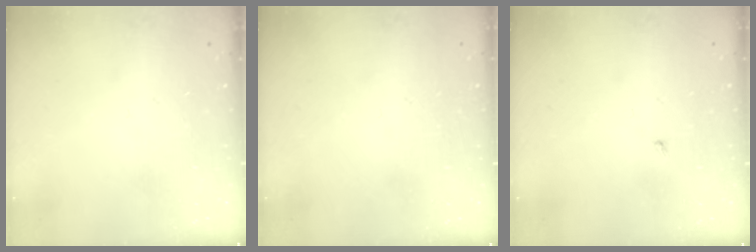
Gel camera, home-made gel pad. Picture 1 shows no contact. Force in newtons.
{"total": 0.7, "press": 0.7, "slide": 0.1}
{"total": 1.9, "press": 1.9, "slide": 0.3}